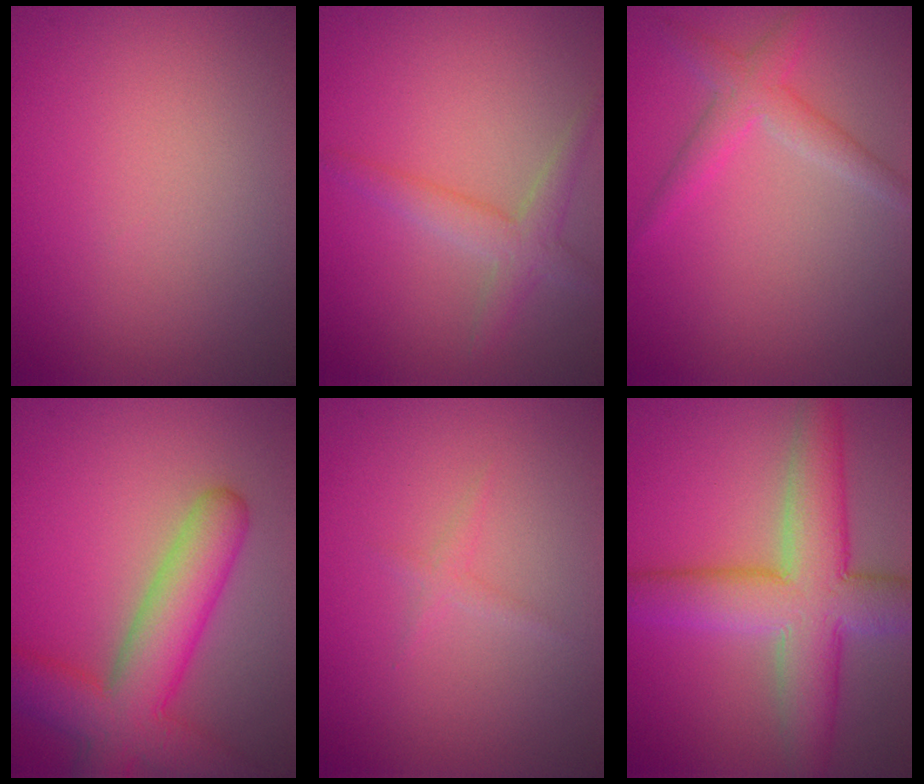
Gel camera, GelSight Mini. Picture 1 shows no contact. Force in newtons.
{"total": 2.6, "press": 2.6, "slide": 0.2}
{"total": 2.6, "press": 2.6, "slide": 0.1}
{"total": 7.8, "press": 7.8, "slide": 0.4}
{"total": 0.8, "press": 0.8, "slide": 0.0}
{"total": 8.6, "press": 8.6, "slide": 0.4}